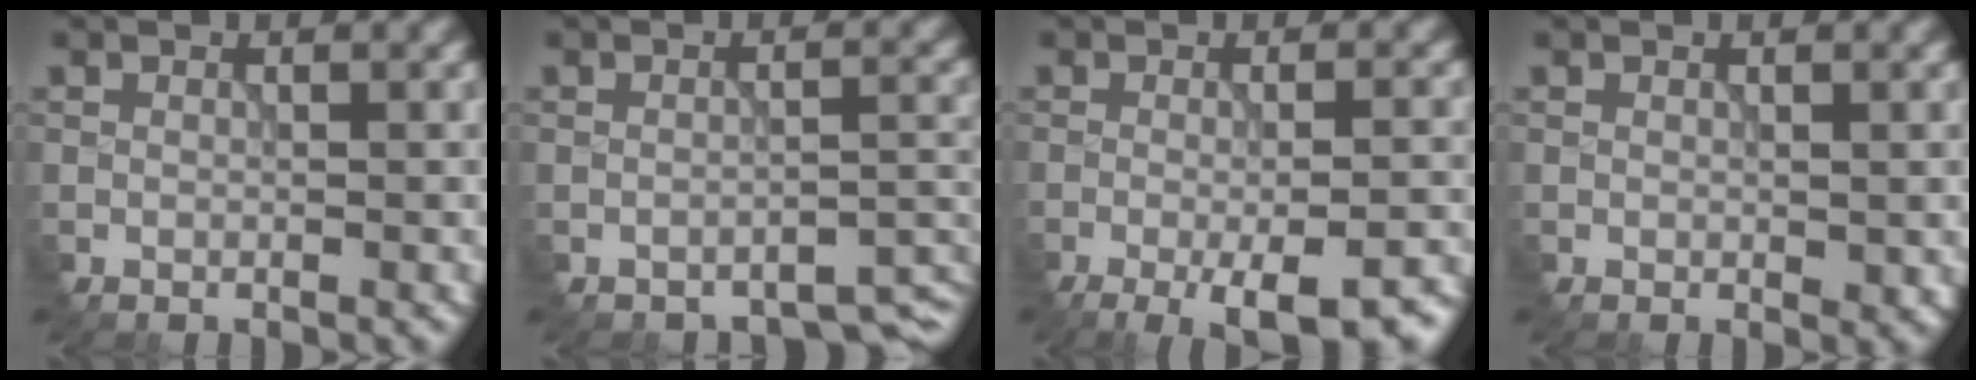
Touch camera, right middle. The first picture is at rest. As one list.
[{"total": 3.4, "force": [-3.3, 0.5, 0.6], "torque": [-0.013, -0.005, -0.044]}, {"total": 7.5, "force": [-3.9, 2.2, 6.0], "torque": [-0.087, -0.008, -0.049]}, {"total": 0.9, "force": [0.0, 0.5, 0.7], "torque": [-0.013, -0.001, -0.002]}]